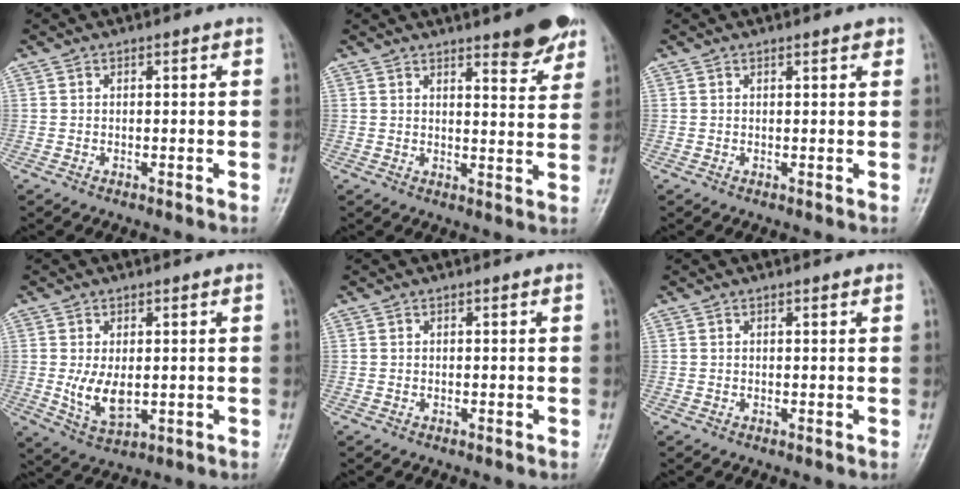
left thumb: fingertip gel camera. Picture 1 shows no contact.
{"total": 7.9, "force": [5.5, 2.1, 5.3], "torque": [-0.049, -0.035, 0.070]}
{"total": 1.1, "force": [0.8, 0.3, 0.7], "torque": [-0.009, -0.003, 0.010]}
{"total": 6.3, "force": [0.1, 3.5, 5.2], "torque": [-0.090, -0.017, 0.015]}
{"total": 0.0}
{"total": 0.6, "force": [0.5, 0.1, 0.4], "torque": [-0.007, -0.002, 0.006]}